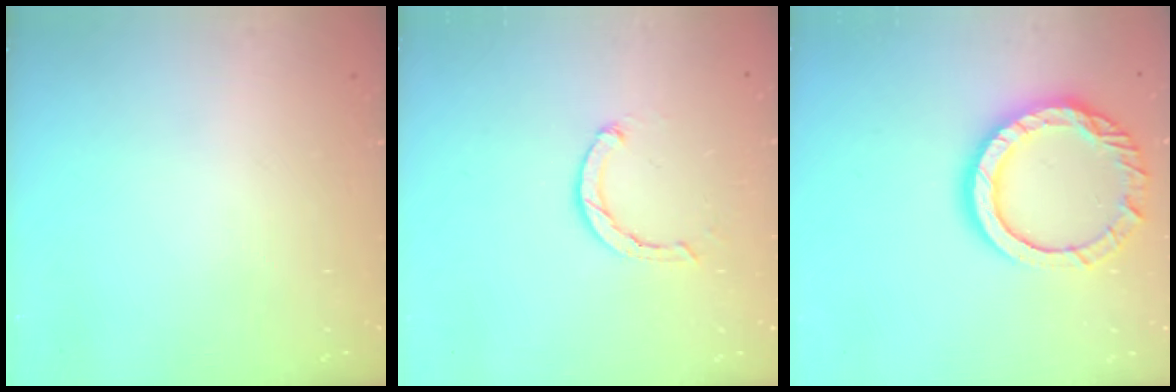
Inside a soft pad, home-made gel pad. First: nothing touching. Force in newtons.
{"total": 2.4, "press": 2.3, "slide": 0.4}
{"total": 13.9, "press": 13.9, "slide": 1.0}